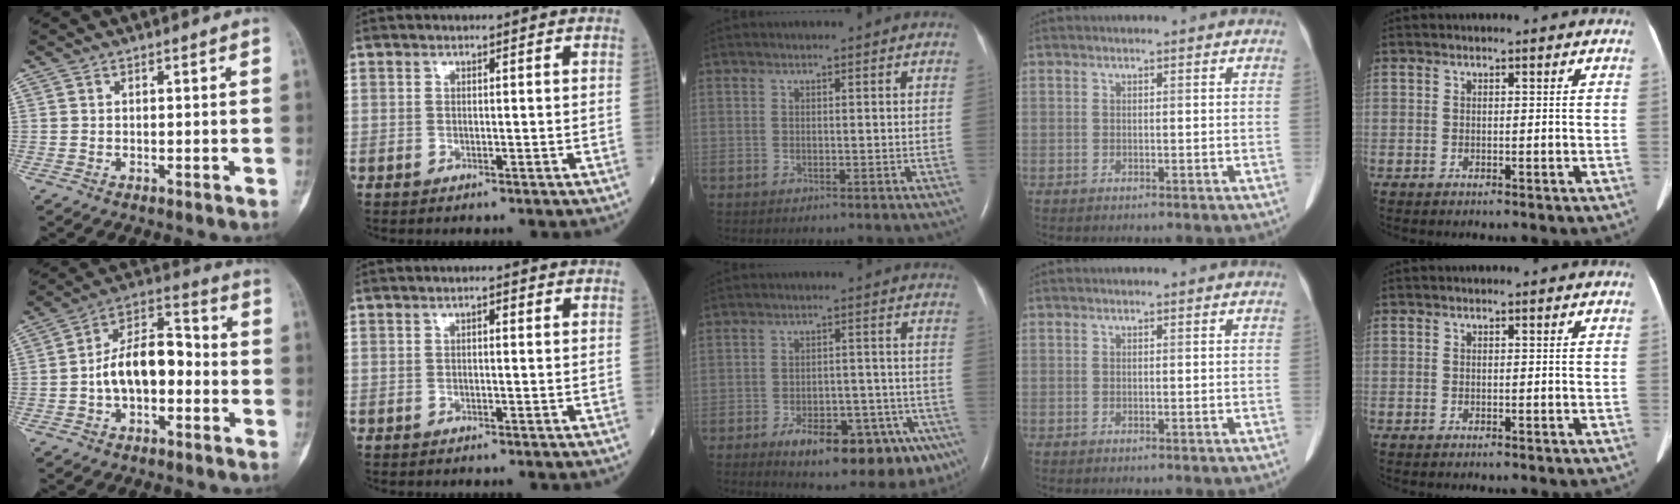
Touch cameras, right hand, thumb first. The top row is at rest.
{"thumb": {"total": 12.4, "force": [-2.2, 7.3, 9.9], "torque": [-0.153, 0.050, -0.047]}, "index": {"total": 0.9, "force": [0.3, 0.1, 0.9], "torque": [-0.017, 0.003, 0.004]}, "middle": {"total": 17.2, "force": [-10.0, 6.0, 12.6], "torque": [-0.102, 0.019, -0.129]}}